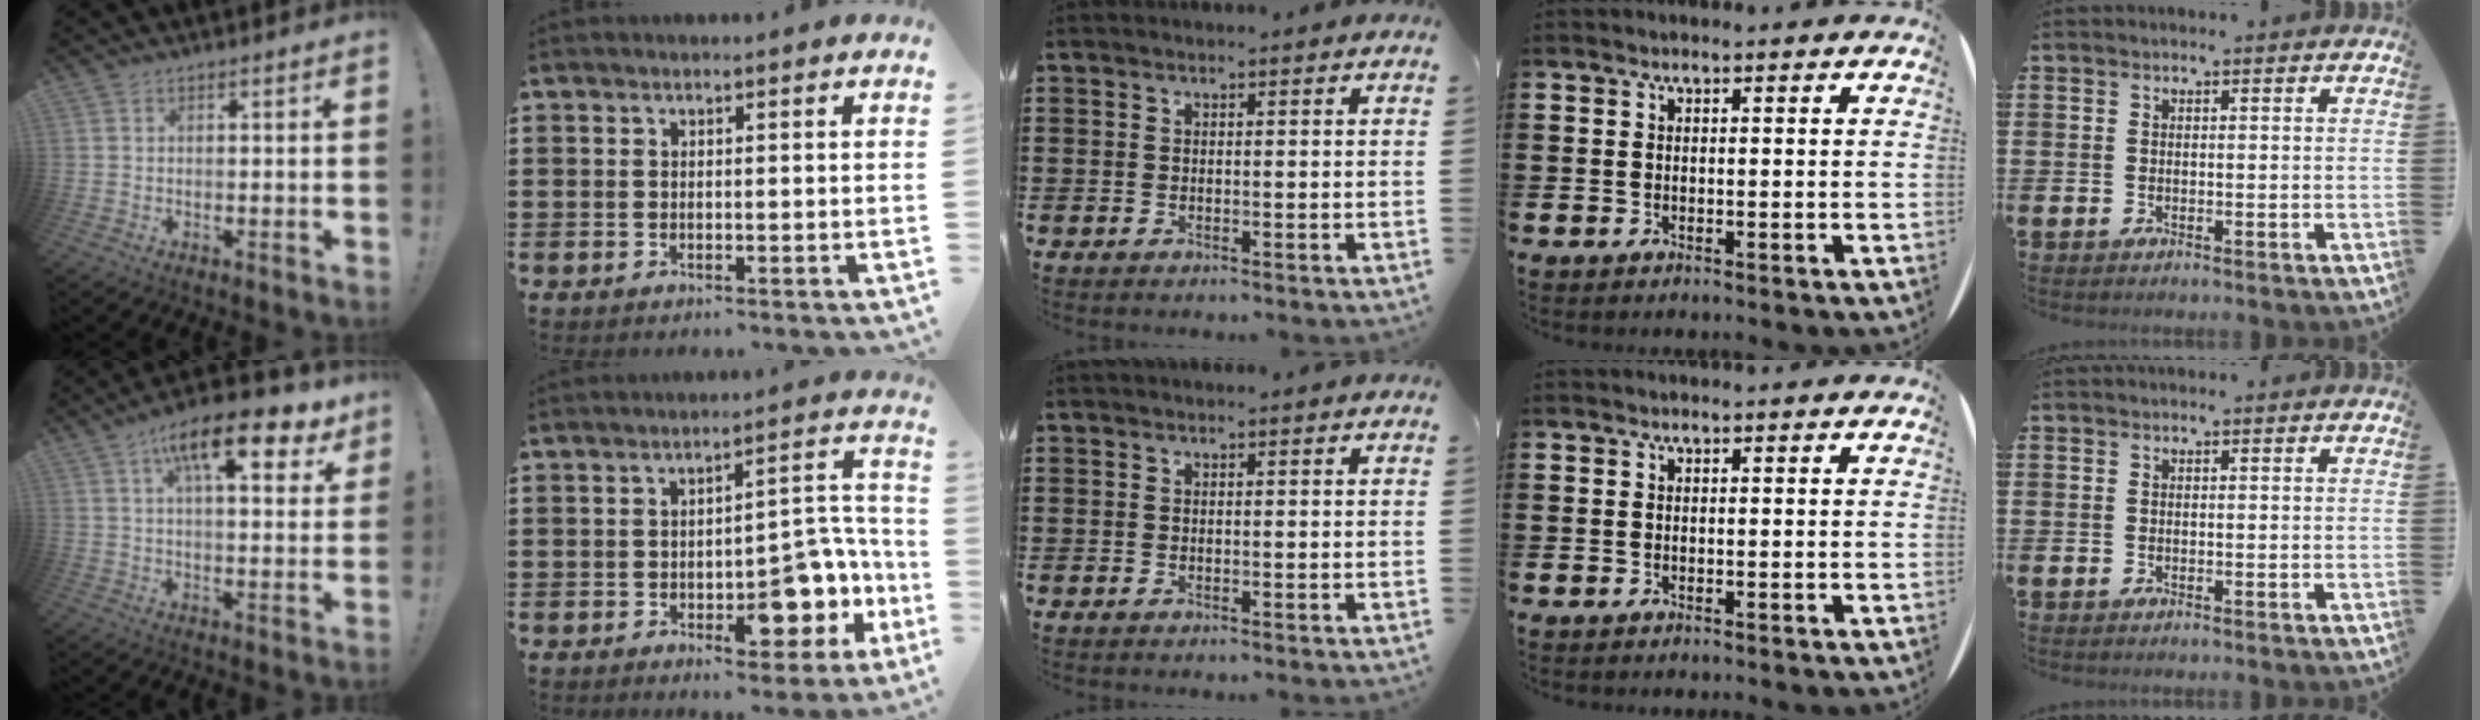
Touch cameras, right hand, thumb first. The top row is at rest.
{"thumb": {"total": 16.6, "force": [8.0, 5.8, 13.4], "torque": [-0.194, -0.036, 0.124]}, "index": {"total": 9.7, "force": [-3.7, 4.4, 7.8], "torque": [-0.091, -0.005, -0.061]}}